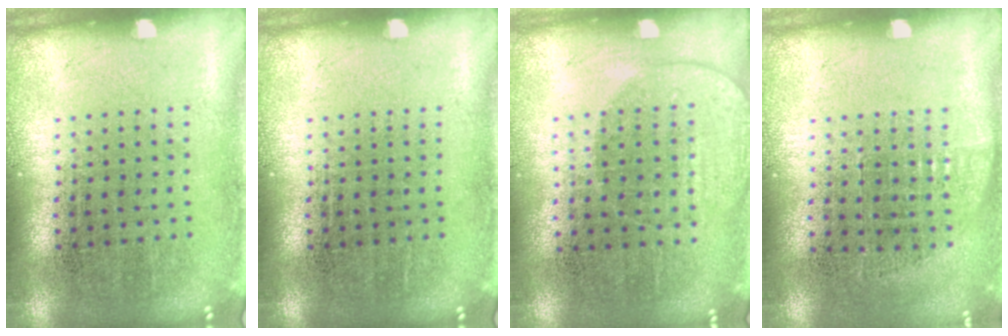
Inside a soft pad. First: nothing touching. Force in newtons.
{"total": 0.0}
{"total": 1.4, "press": 1.2, "slide": 0.7}
{"total": 0.6, "press": 0.6, "slide": 0.3}